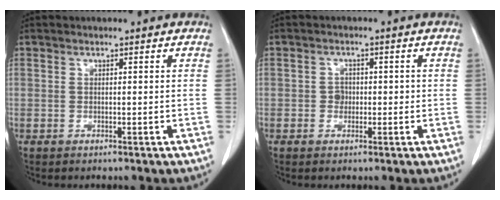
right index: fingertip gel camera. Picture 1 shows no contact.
{"total": 1.8, "force": [-0.2, 1.7, 0.7], "torque": [-0.004, 0.009, -0.001]}